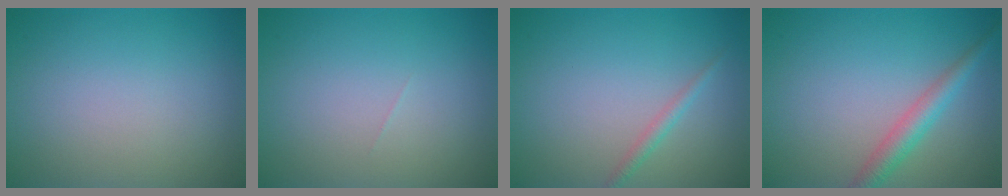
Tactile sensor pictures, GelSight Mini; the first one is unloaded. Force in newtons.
{"total": 0.0}
{"total": 1.2, "press": 1.2, "slide": 0.0}
{"total": 2.8, "press": 2.8, "slide": 0.1}